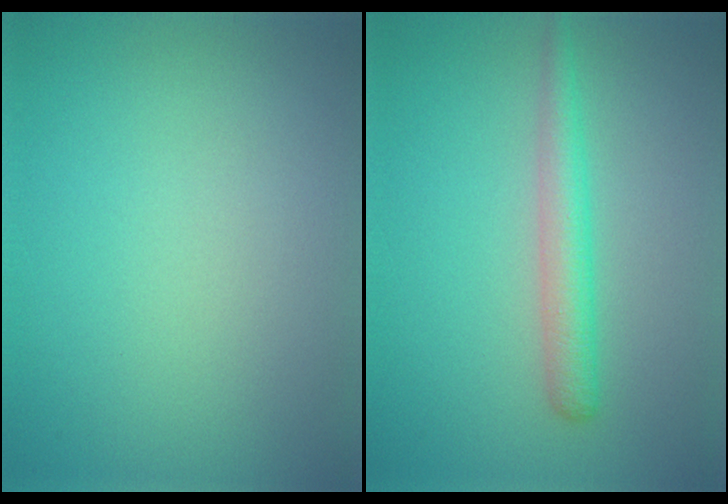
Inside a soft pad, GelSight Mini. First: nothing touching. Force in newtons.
{"total": 2.9, "press": 2.9, "slide": 0.1}